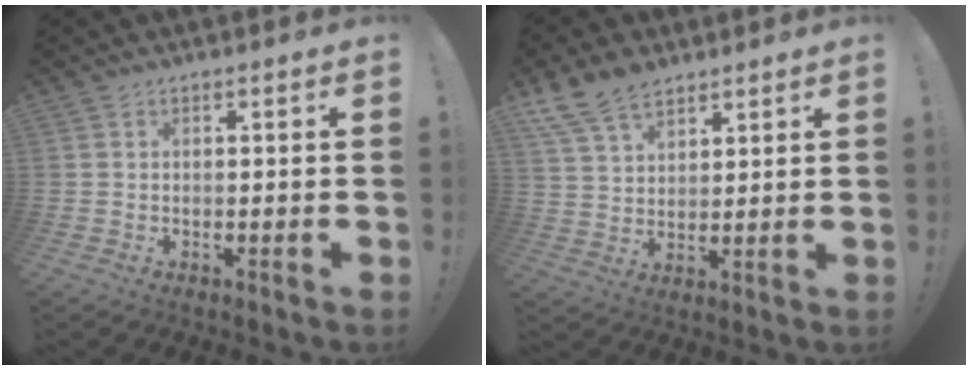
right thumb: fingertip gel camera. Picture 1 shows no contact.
{"total": 10.4, "force": [7.8, 5.4, 4.3], "torque": [-0.086, -0.038, 0.154]}